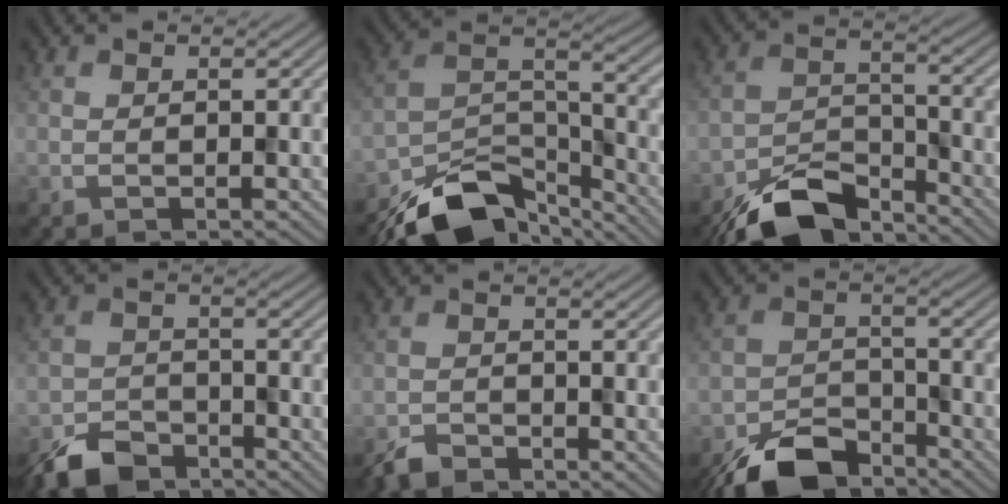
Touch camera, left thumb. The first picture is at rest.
{"total": 12.5, "force": [-9.9, 5.0, 5.8], "torque": [-0.104, -0.005, -0.175]}
{"total": 9.8, "force": [-7.7, 3.6, 4.7], "torque": [-0.084, -0.005, -0.153]}
{"total": 6.2, "force": [-5.0, 2.6, 2.4], "torque": [-0.044, -0.007, -0.104]}
{"total": 2.5, "force": [-2.2, 0.9, 0.7], "torque": [-0.013, -0.001, -0.048]}
{"total": 9.1, "force": [-7.1, 3.8, 4.2], "torque": [-0.075, -0.011, -0.140]}